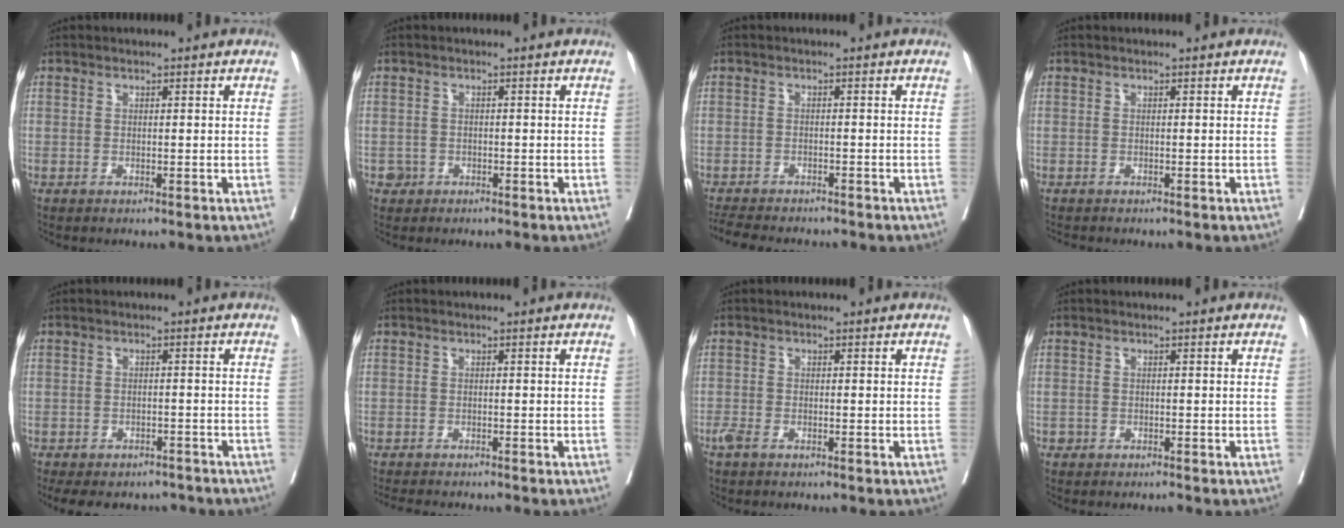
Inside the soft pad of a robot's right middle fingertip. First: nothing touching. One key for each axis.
{"total": 1.5, "fx": -0.8, "fy": 1.3, "fz": 0.0, "tx": 0.000, "ty": 0.006, "tz": -0.013}
{"total": 8.5, "fx": -7.7, "fy": 1.5, "fz": 3.1, "tx": -0.044, "ty": -0.011, "tz": -0.115}
{"total": 0.7, "fx": -0.7, "fy": 0.1, "fz": 0.2, "tx": -0.006, "ty": -0.002, "tz": -0.011}
{"total": 10.0, "fx": -8.7, "fy": 4.3, "fz": 2.5, "tx": -0.038, "ty": 0.005, "tz": -0.106}
{"total": 4.9, "fx": -4.5, "fy": 0.6, "fz": 1.9, "tx": -0.020, "ty": -0.011, "tz": -0.069}
{"total": 1.7, "fx": -1.2, "fy": 0.6, "fz": 1.0, "tx": -0.024, "ty": -0.002, "tz": -0.023}
{"total": 0.5, "fx": -0.5, "fy": 0.2, "fz": 0.1, "tx": -0.001, "ty": 0.000, "tz": -0.011}